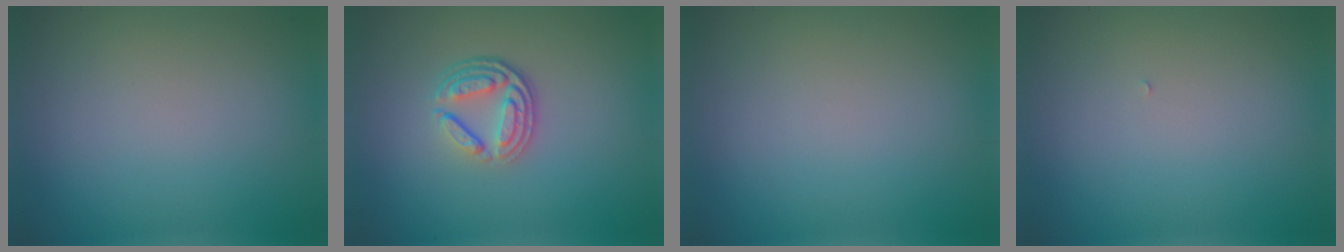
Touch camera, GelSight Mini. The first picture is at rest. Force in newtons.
{"total": 4.0, "press": 2.9, "slide": 2.7}
{"total": 0.0}
{"total": 0.0}